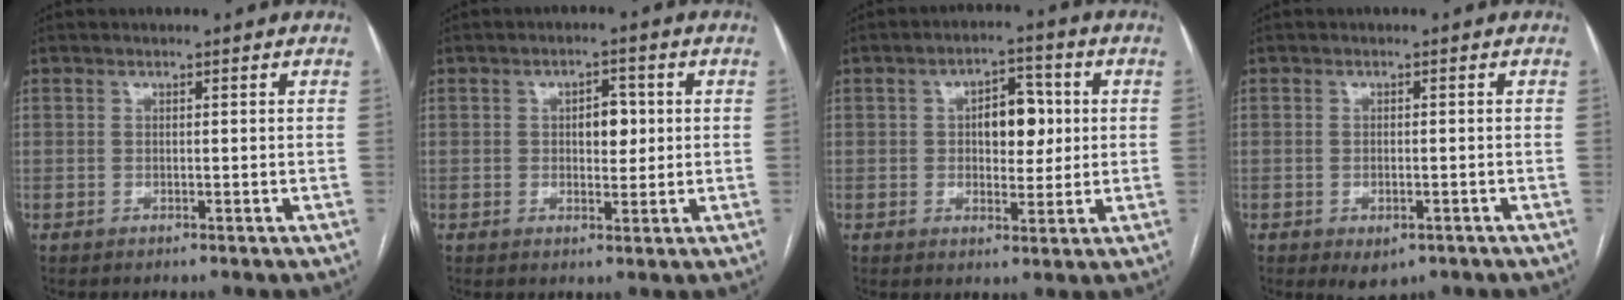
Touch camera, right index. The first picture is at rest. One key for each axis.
{"total": 4.0, "fx": 0.5, "fy": 2.2, "fz": 3.3, "tx": -0.046, "ty": 0.008, "tz": 0.010}
{"total": 6.9, "fx": 0.9, "fy": 3.7, "fz": 5.7, "tx": -0.080, "ty": 0.016, "tz": 0.015}
{"total": 3.3, "fx": -1.7, "fy": 1.7, "fz": 2.2, "tx": -0.030, "ty": -0.003, "tz": -0.013}